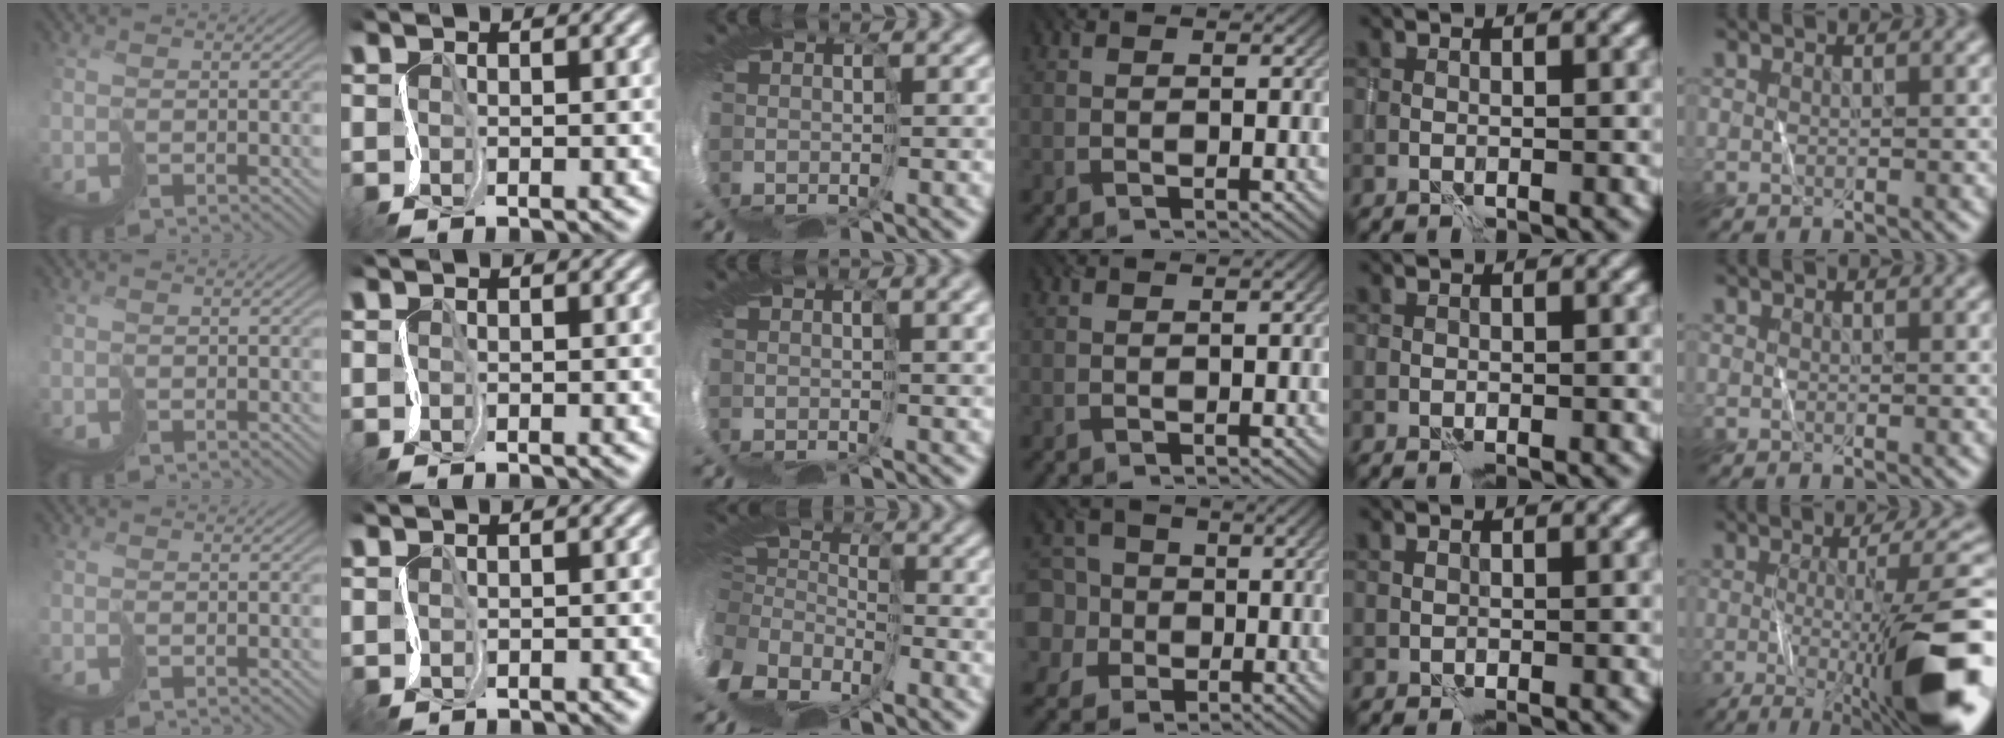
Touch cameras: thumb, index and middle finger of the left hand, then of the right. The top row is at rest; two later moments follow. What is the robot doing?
{"motion": "cut", "object": "tissue"}